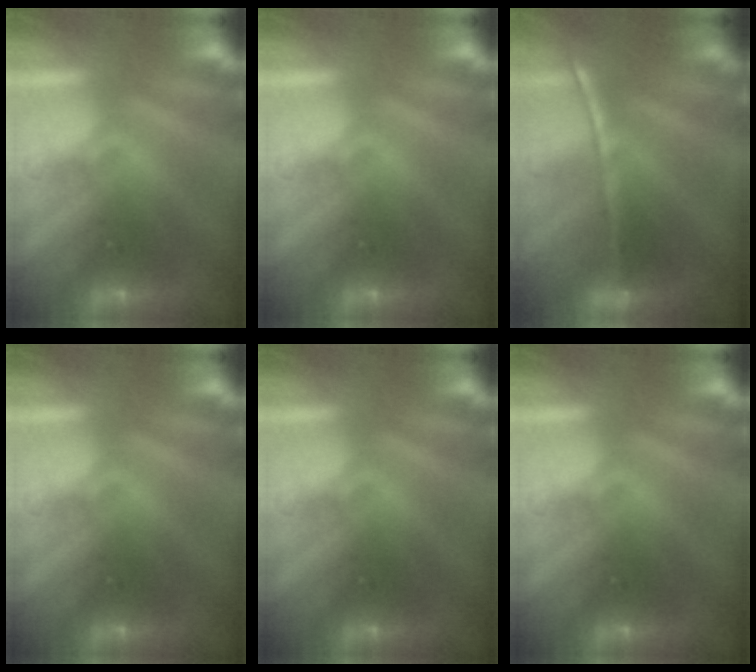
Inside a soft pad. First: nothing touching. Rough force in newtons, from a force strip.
{"total": 0.0}
{"total": 1.6}
{"total": 0.0}
{"total": 0.0}
{"total": 0.0}